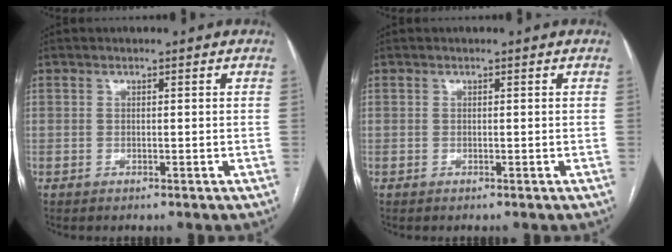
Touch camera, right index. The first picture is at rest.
{"total": 0.0}